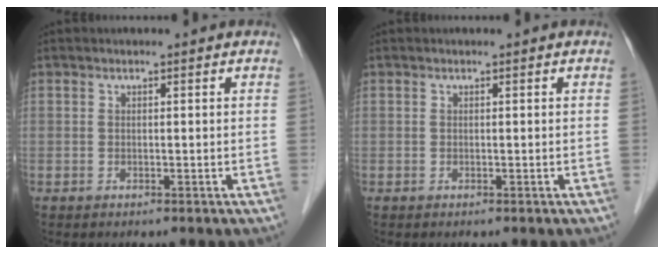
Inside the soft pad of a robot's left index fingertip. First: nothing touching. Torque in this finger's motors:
{"motor_torque": [0.04, -0.02, 0.00, 0.00]}